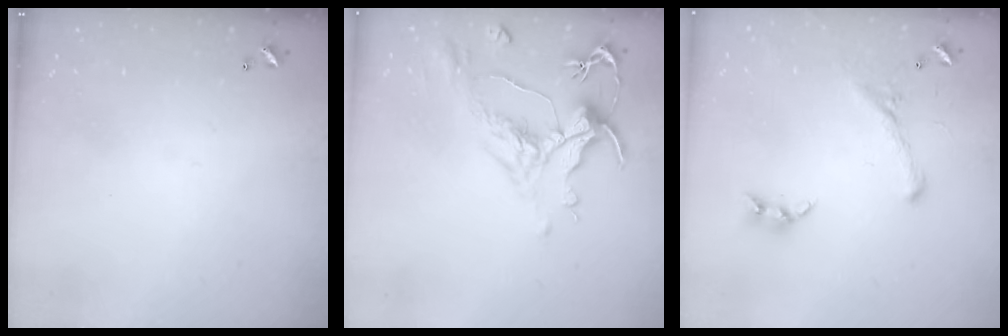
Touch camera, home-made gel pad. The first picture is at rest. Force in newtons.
{"total": 1.5, "press": 0.5, "slide": 1.4}
{"total": 1.4, "press": 0.6, "slide": 1.2}